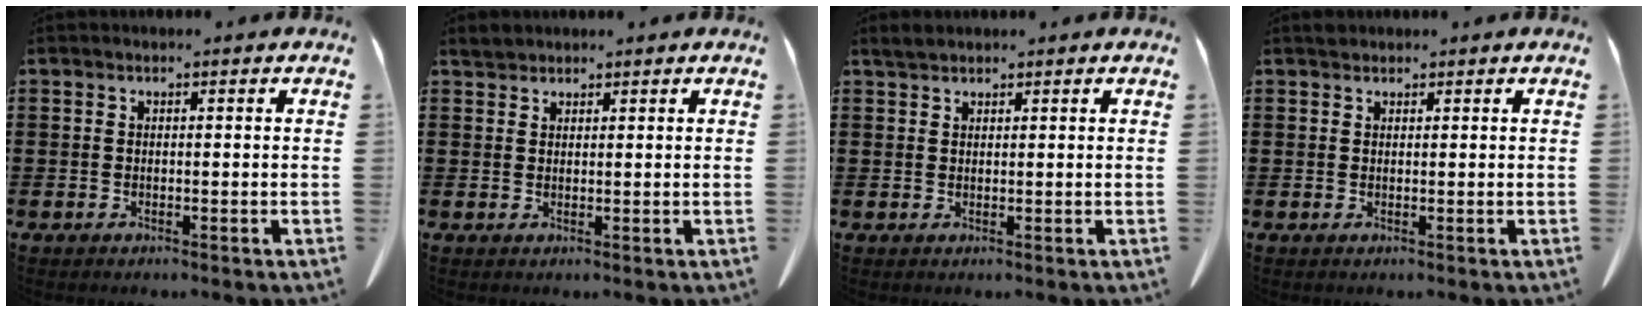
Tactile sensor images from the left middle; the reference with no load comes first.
{"total": 1.6, "force": [1.6, 0.3, 0.1], "torque": [-0.007, 0.000, 0.033]}
{"total": 1.5, "force": [1.5, 0.3, 0.4], "torque": [-0.012, 0.000, 0.030]}
{"total": 0.8, "force": [0.8, 0.3, 0.0], "torque": [-0.003, -0.001, 0.017]}